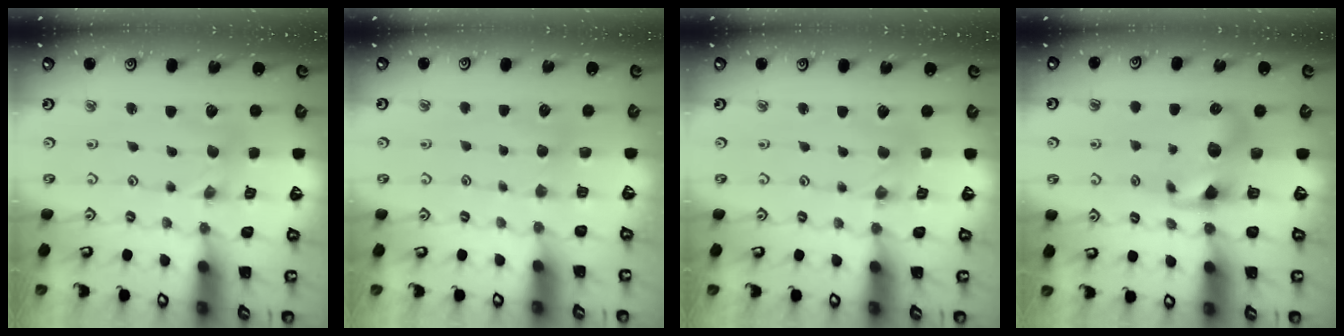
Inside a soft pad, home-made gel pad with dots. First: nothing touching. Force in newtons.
{"total": 3.2, "press": 3.1, "slide": 0.5}
{"total": 0.0}
{"total": 8.1, "press": 8.1, "slide": 1.0}